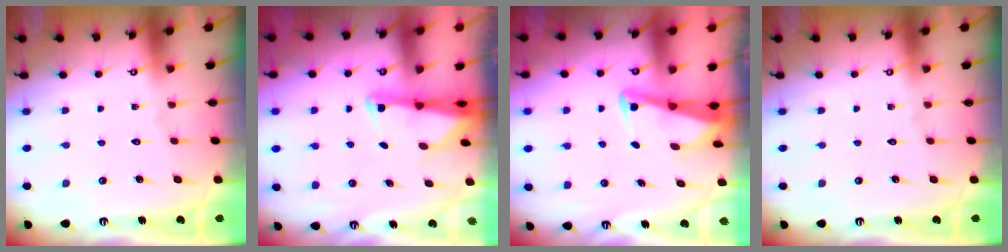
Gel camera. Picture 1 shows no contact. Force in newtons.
{"total": 2.7, "press": 2.6, "slide": 0.5}
{"total": 2.9, "press": 2.9, "slide": 0.3}
{"total": 0.0}